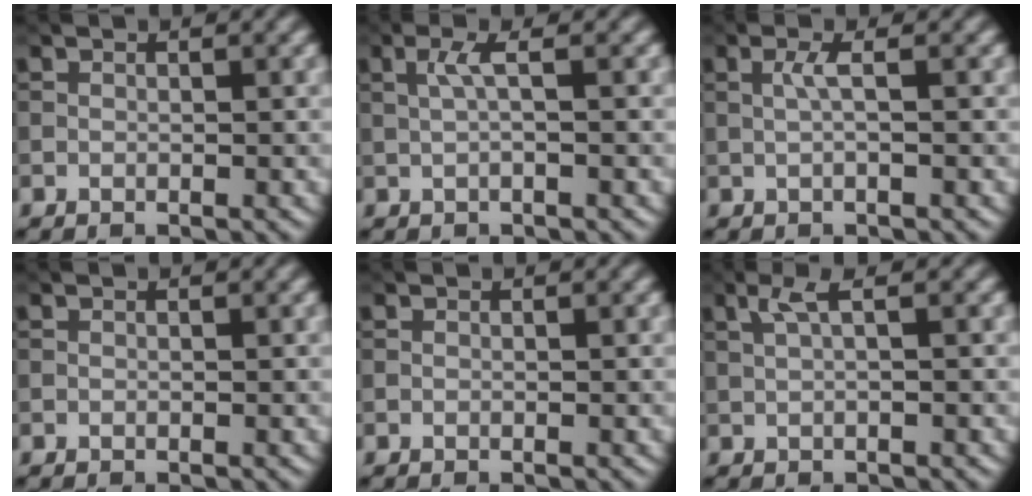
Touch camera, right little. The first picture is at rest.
{"total": 1.7, "force": [0.2, 0.2, 1.6], "torque": [-0.035, 0.005, 0.003]}
{"total": 1.3, "force": [0.1, 0.1, 1.3], "torque": [-0.029, 0.004, 0.001]}
{"total": 0.0}
{"total": 0.0}
{"total": 1.8, "force": [0.6, 0.3, 1.7], "torque": [-0.037, 0.007, 0.012]}